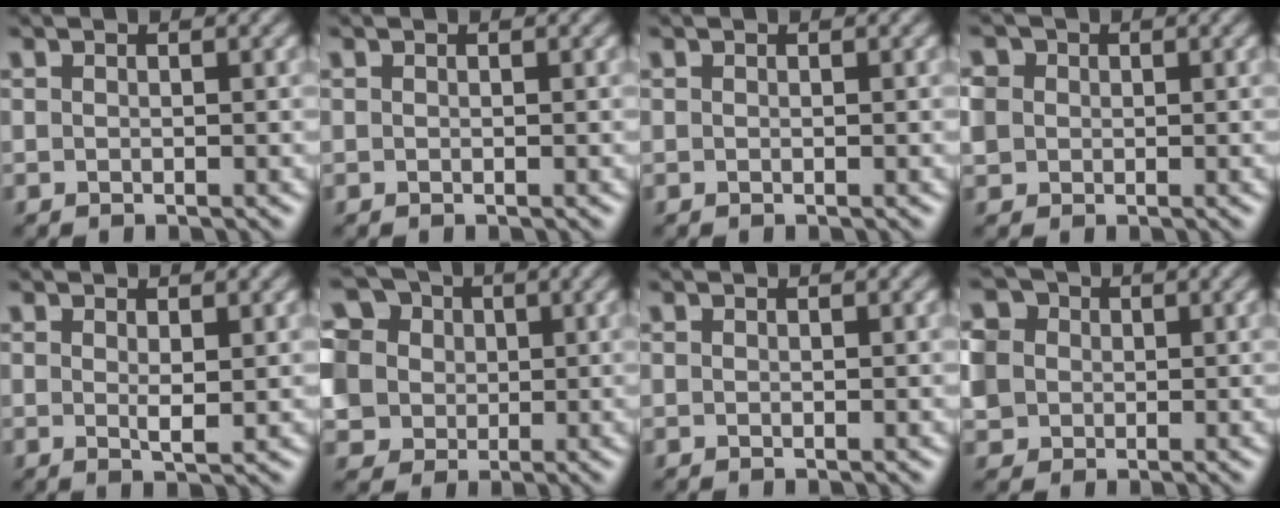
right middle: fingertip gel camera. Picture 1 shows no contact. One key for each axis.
{"total": 0.0}
{"total": 0.0}
{"total": 2.6, "fx": 0.3, "fy": 2.4, "fz": 0.9, "tx": -0.033, "ty": 0.011, "tz": 0.004}
{"total": 1.3, "fx": 0.4, "fy": 0.2, "fz": 1.3, "tx": -0.021, "ty": -0.004, "tz": 0.005}
{"total": 10.2, "fx": 1.4, "fy": 9.2, "fz": 4.2, "tx": -0.116, "ty": 0.024, "tz": 0.012}
{"total": 0.0}
{"total": 4.8, "fx": 0.5, "fy": 4.3, "fz": 2.0, "tx": -0.059, "ty": 0.021, "tz": 0.008}